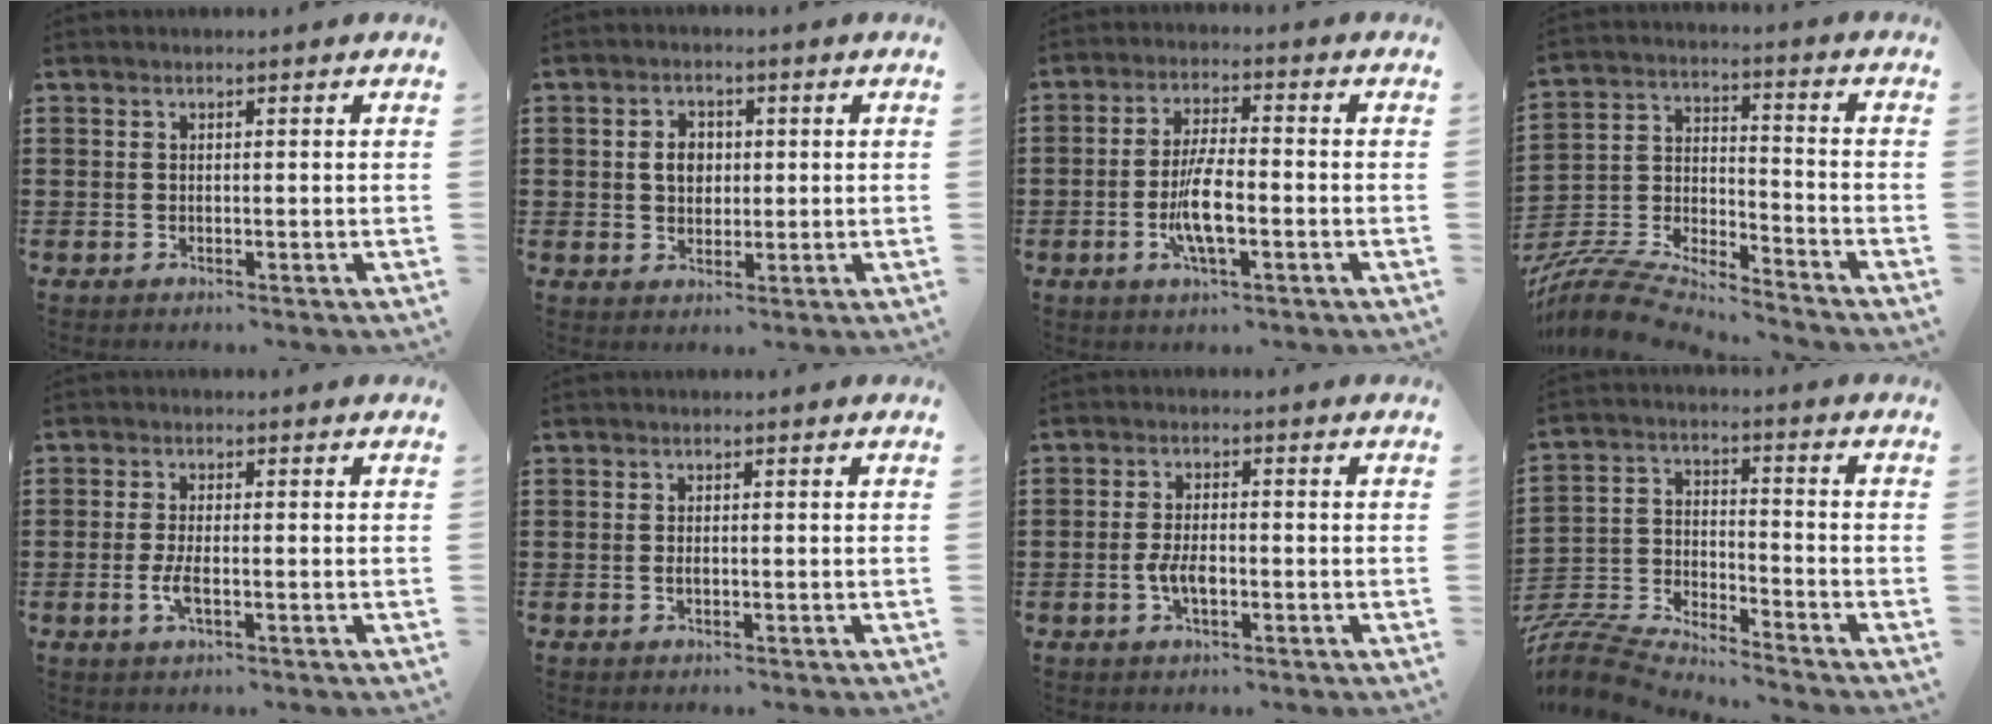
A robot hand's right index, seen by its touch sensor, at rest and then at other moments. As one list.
[{"total": 3.7, "force": [0.4, 2.9, 2.4], "torque": [-0.054, 0.012, 0.004]}, {"total": 7.0, "force": [-1.9, 2.0, 6.5], "torque": [-0.134, -0.005, -0.039]}, {"total": 8.0, "force": [-7.5, 1.5, 2.3], "torque": [-0.066, -0.002, -0.155]}, {"total": 3.1, "force": [-1.0, 0.9, 2.8], "torque": [-0.060, -0.002, -0.021]}, {"total": 0.7, "force": [-0.2, 0.4, 0.6], "torque": [-0.014, -0.001, -0.003]}, {"total": 3.8, "force": [-1.1, 1.7, 3.2], "torque": [-0.078, -0.002, -0.025]}, {"total": 6.2, "force": [-6.2, 0.5, 0.7], "torque": [-0.046, -0.015, -0.136]}]